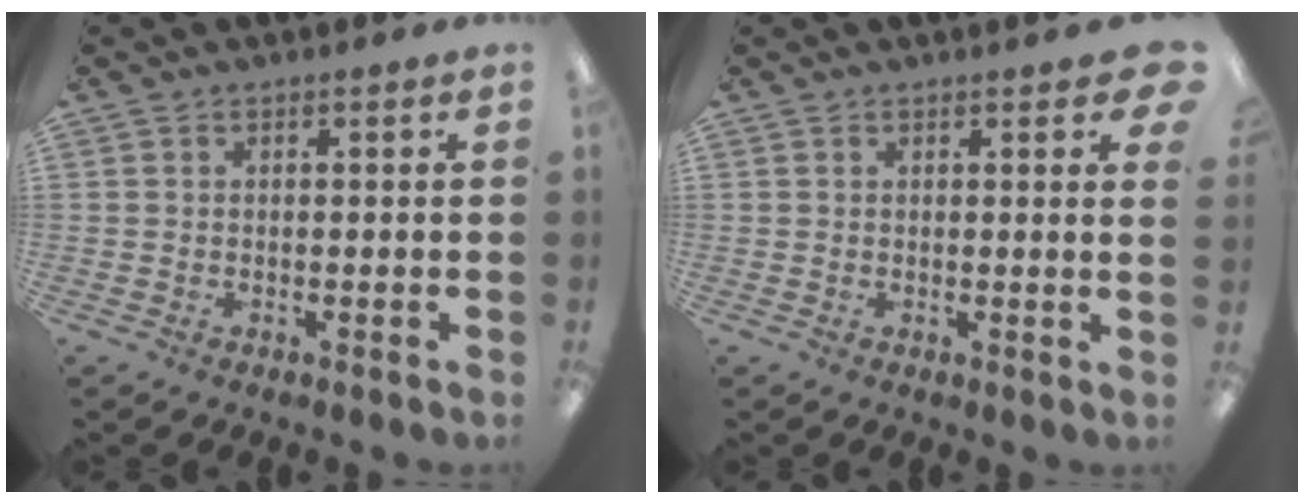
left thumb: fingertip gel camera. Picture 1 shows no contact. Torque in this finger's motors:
{"motor_torque": [-0.24, 0.47, -0.35, 0.21, 0.10]}